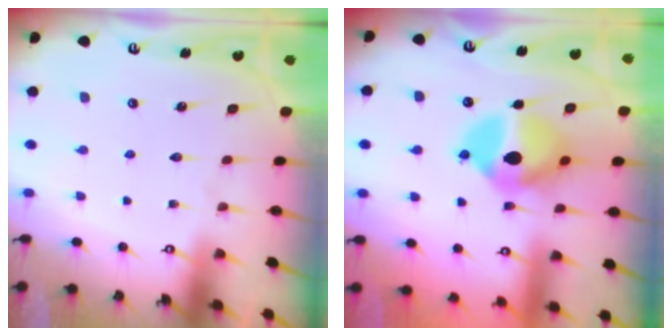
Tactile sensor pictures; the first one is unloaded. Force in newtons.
{"total": 13.3, "press": 13.3, "slide": 0.2}